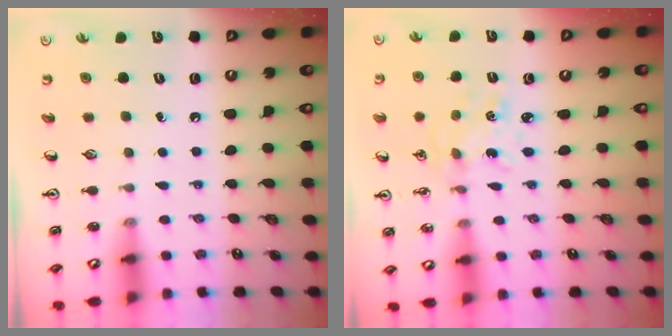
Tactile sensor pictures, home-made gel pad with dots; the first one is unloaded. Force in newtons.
{"total": 2.3, "press": 2.3, "slide": 0.2}